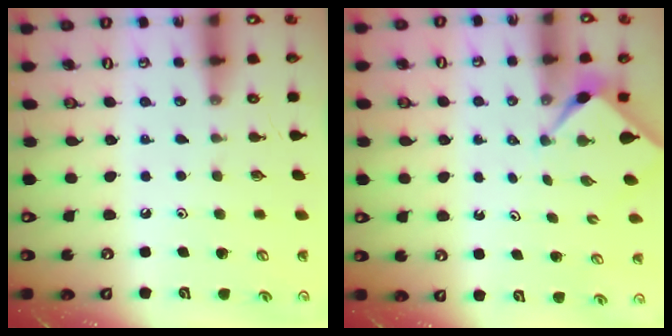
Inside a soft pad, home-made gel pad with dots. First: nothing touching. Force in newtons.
{"total": 2.4, "press": 2.4, "slide": 0.1}